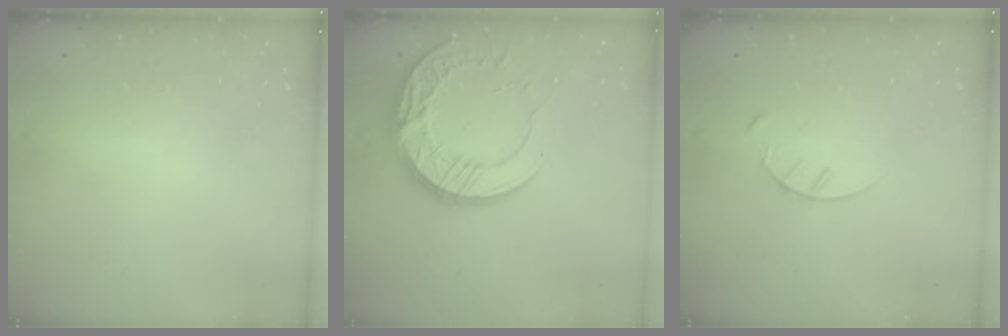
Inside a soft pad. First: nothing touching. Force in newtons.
{"total": 15.6, "press": 15.5, "slide": 1.2}
{"total": 4.1, "press": 4.1, "slide": 0.5}